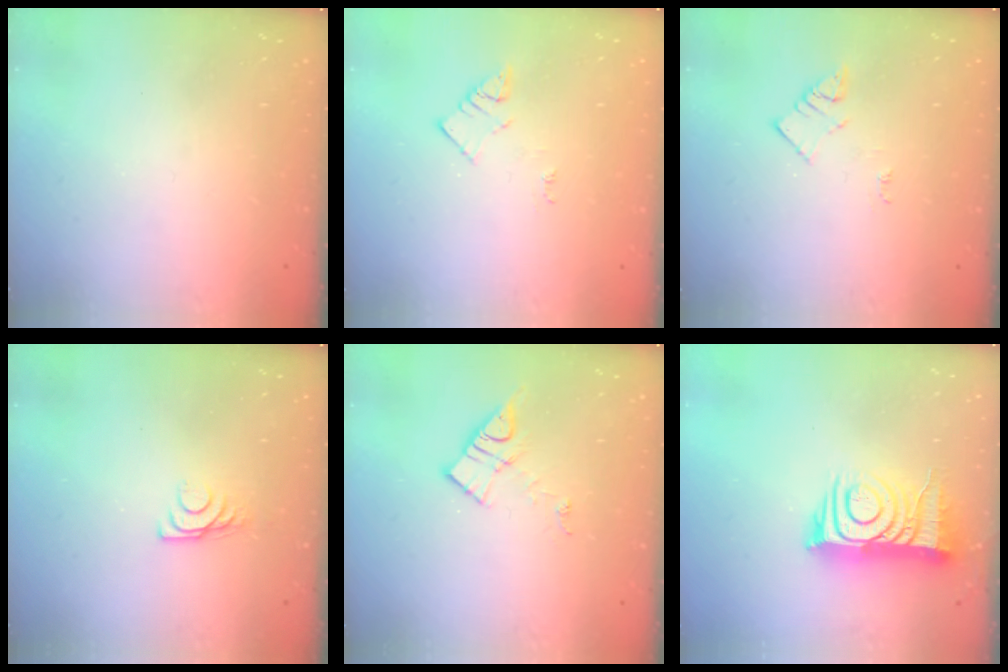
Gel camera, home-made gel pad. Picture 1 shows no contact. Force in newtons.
{"total": 2.7, "press": 2.6, "slide": 0.4}
{"total": 2.7, "press": 2.6, "slide": 0.4}
{"total": 6.8, "press": 6.8, "slide": 0.6}
{"total": 9.4, "press": 9.4, "slide": 0.5}
{"total": 12.6, "press": 12.6, "slide": 0.9}